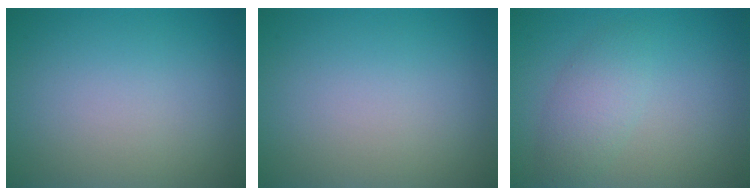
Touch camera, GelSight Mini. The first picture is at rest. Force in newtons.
{"total": 0.0}
{"total": 2.7, "press": 2.7, "slide": 0.0}